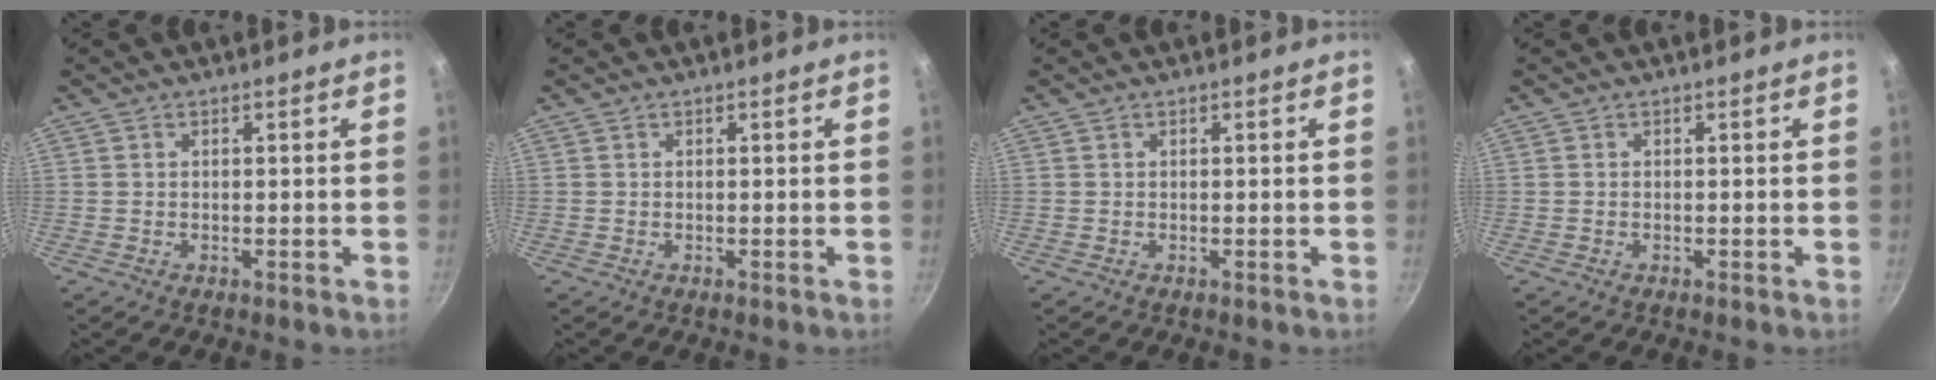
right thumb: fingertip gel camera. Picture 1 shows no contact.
{"total": 0.0}
{"total": 0.0}
{"total": 0.0}